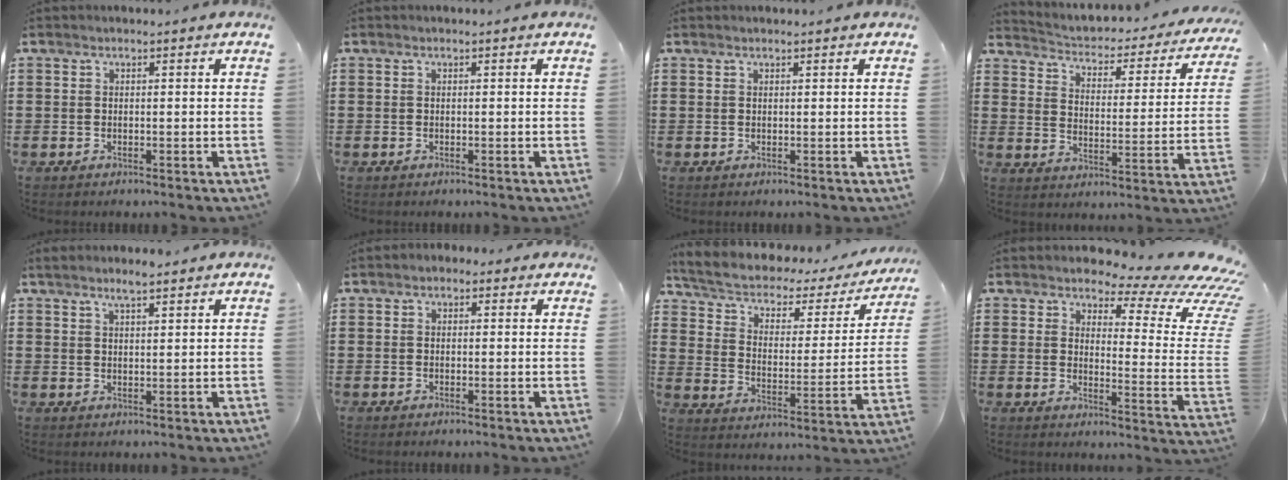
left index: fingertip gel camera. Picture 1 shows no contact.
{"total": 0.0}
{"total": 0.0}
{"total": 1.7, "force": [1.6, 0.5, 0.5], "torque": [-0.027, -0.027, 0.014]}
{"total": 2.9, "force": [2.3, 0.2, 1.8], "torque": [-0.040, 0.001, 0.040]}
{"total": 1.1, "force": [0.1, 1.0, 0.5], "torque": [-0.005, 0.003, -0.001]}
{"total": 4.0, "force": [2.3, 2.1, 2.5], "torque": [-0.064, -0.023, 0.031]}
{"total": 7.2, "force": [5.5, 1.9, 4.3], "torque": [-0.083, -0.048, 0.091]}